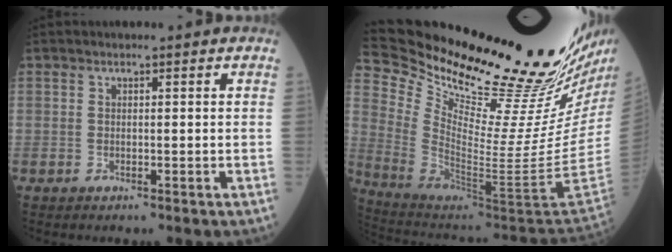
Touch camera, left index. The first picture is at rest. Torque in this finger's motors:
{"motor_torque": [1.06, -1.07, 0.43, 0.02]}